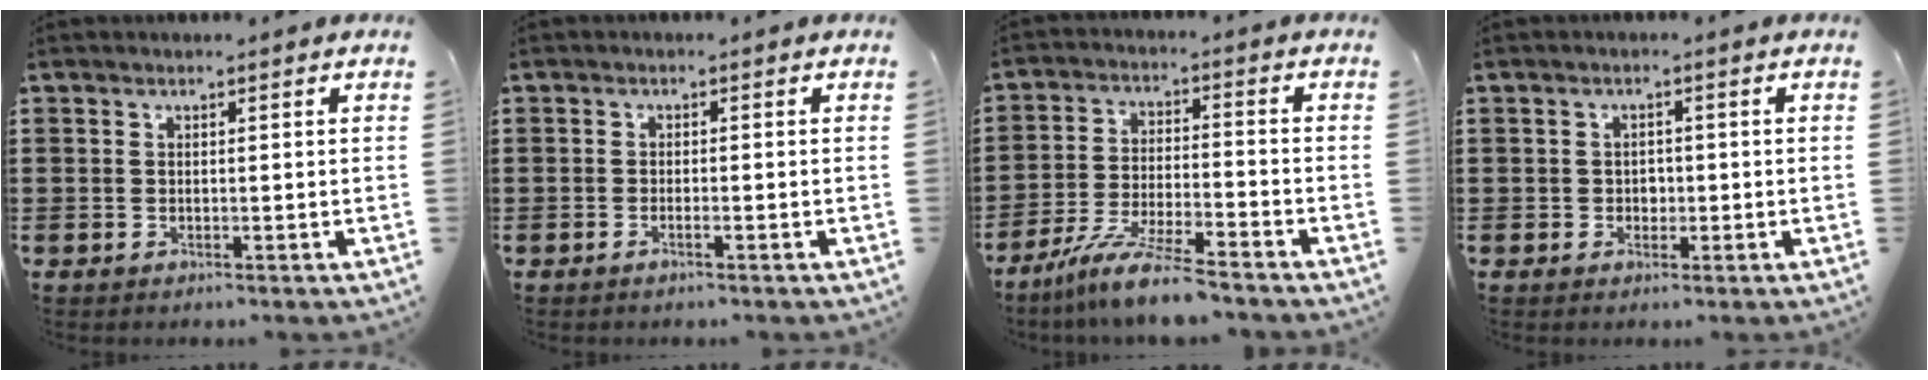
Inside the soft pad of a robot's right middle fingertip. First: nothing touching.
{"total": 0.9, "force": [-0.5, 0.0, 0.7], "torque": [-0.013, -0.004, -0.009]}
{"total": 8.6, "force": [-7.5, 0.0, 4.3], "torque": [-0.094, -0.006, -0.147]}
{"total": 1.5, "force": [-0.1, 1.3, 0.7], "torque": [-0.015, 0.005, -0.005]}